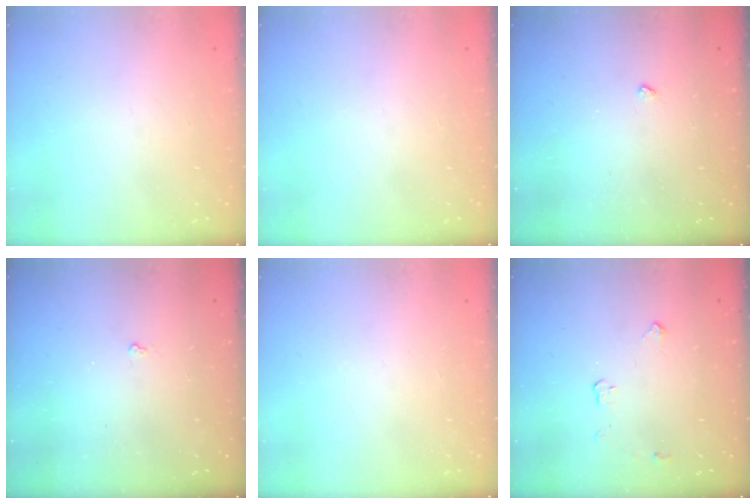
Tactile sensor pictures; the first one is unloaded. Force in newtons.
{"total": 0.0}
{"total": 3.0, "press": 2.9, "slide": 0.4}
{"total": 1.8, "press": 1.8, "slide": 0.3}
{"total": 0.0}
{"total": 3.1, "press": 3.0, "slide": 0.5}